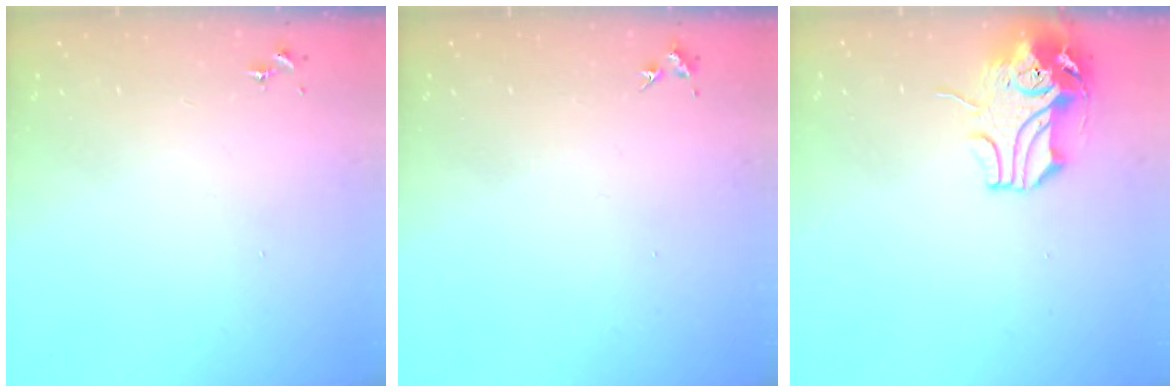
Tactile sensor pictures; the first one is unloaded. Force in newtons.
{"total": 4.3, "press": 4.3, "slide": 0.6}
{"total": 10.6, "press": 10.5, "slide": 1.9}